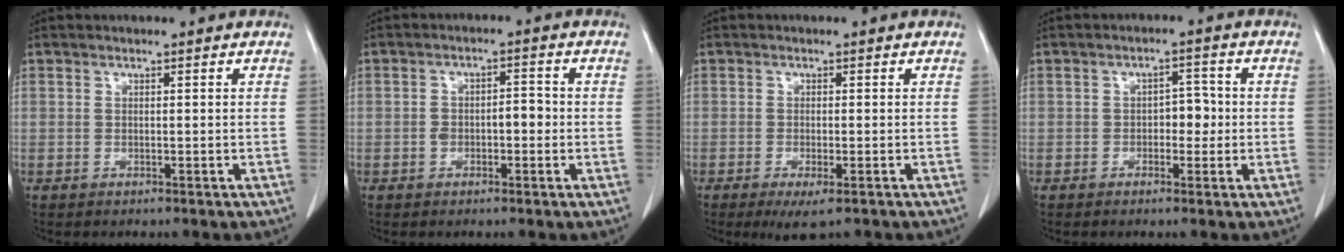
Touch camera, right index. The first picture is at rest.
{"total": 3.7, "force": [-0.6, 1.9, 3.1], "torque": [-0.052, 0.018, -0.008]}
{"total": 3.9, "force": [-2.4, 0.9, 2.9], "torque": [-0.043, -0.009, -0.034]}
{"total": 3.4, "force": [-0.4, 2.0, 2.7], "torque": [-0.030, 0.009, -0.006]}